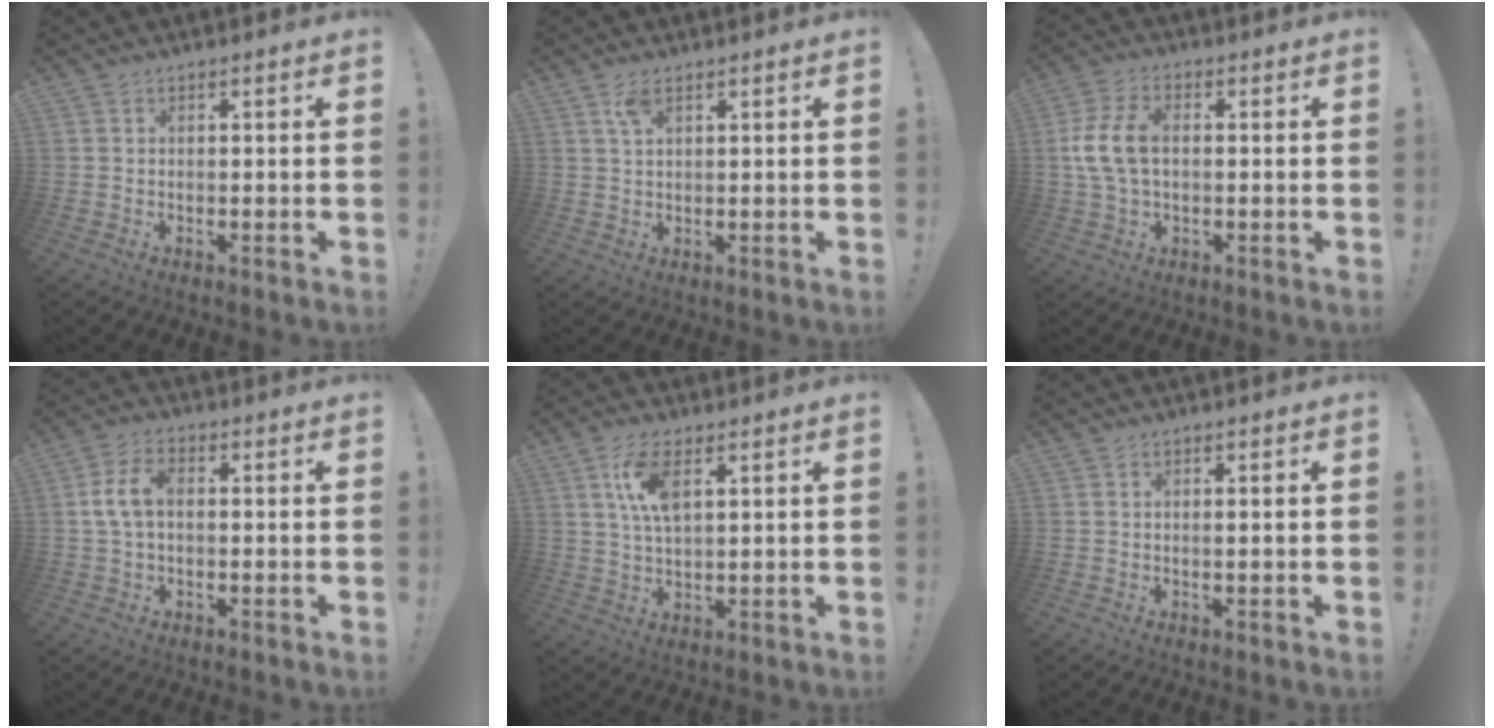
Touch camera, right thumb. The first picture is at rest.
{"total": 3.6, "force": [1.9, 1.5, 2.6], "torque": [-0.047, -0.003, 0.033]}
{"total": 10.1, "force": [0.4, 6.2, 8.0], "torque": [-0.161, 0.006, 0.013]}
{"total": 7.3, "force": [0.4, 4.4, 5.8], "torque": [-0.114, 0.012, 0.008]}
{"total": 9.0, "force": [3.5, 3.9, 7.3], "torque": [-0.141, -0.002, 0.062]}
{"total": 0.7, "force": [0.0, -0.2, 0.7], "torque": [-0.005, -0.004, -0.002]}